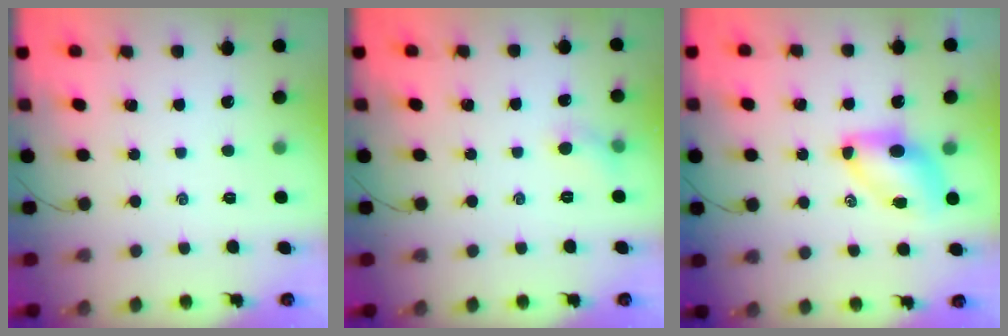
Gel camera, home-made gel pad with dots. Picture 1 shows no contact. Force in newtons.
{"total": 4.1, "press": 3.8, "slide": 1.5}
{"total": 7.3, "press": 7.2, "slide": 1.3}